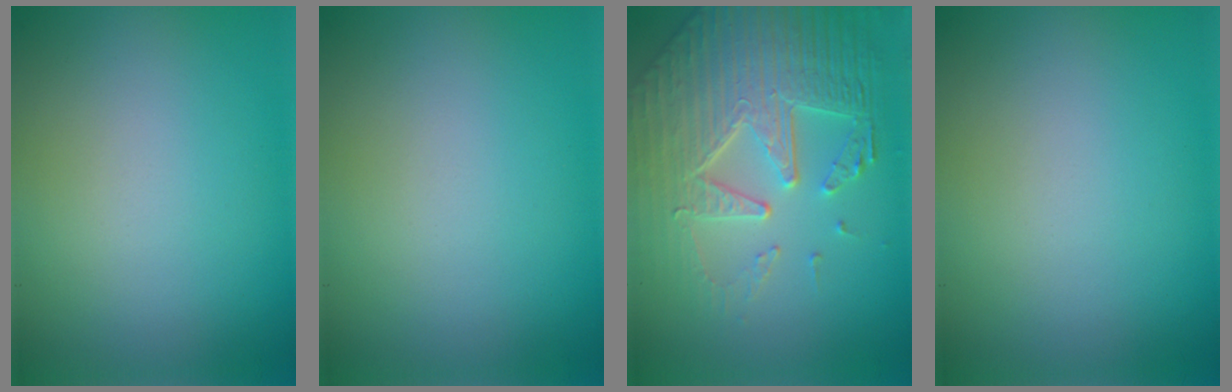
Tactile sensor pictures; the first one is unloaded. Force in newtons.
{"total": 0.0}
{"total": 8.8, "press": 6.1, "slide": 6.4}
{"total": 0.0}